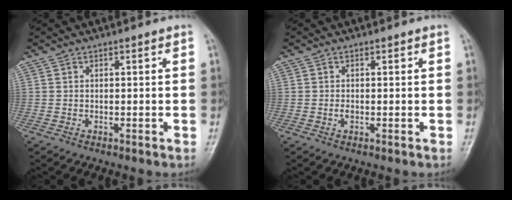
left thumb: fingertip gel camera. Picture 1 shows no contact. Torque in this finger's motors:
{"motor_torque": [-0.01, 0.00, 0.19, 0.10, 0.00]}